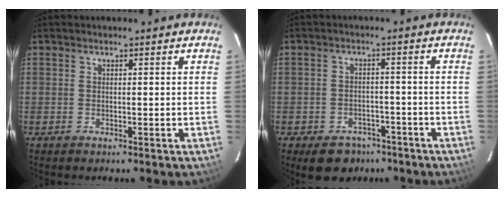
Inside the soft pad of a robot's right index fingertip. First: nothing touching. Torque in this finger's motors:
{"motor_torque": [0.49, -0.43, 0.19, 0.04]}